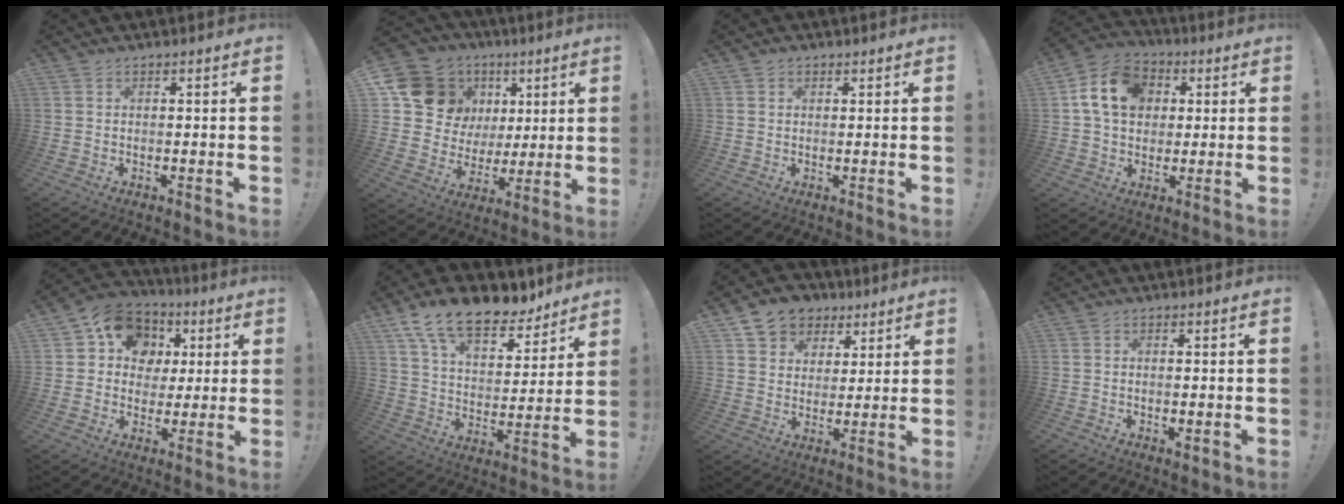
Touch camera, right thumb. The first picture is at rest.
{"total": 16.6, "force": [7.1, 13.6, 6.2], "torque": [-0.093, -0.034, 0.164]}
{"total": 1.0, "force": [0.8, 0.6, 0.2], "torque": [0.004, -0.003, 0.013]}
{"total": 14.6, "force": [4.0, 11.4, 8.2], "torque": [-0.128, 0.000, 0.080]}
{"total": 13.4, "force": [4.4, 11.5, 5.3], "torque": [-0.064, -0.021, 0.091]}
{"total": 16.6, "force": [12.4, 7.2, 8.4], "torque": [-0.142, -0.085, 0.222]}
{"total": 10.0, "force": [5.9, 7.6, 2.6], "torque": [-0.033, -0.037, 0.117]}
{"total": 1.6, "force": [0.3, 0.7, 1.4], "torque": [-0.016, -0.003, 0.006]}